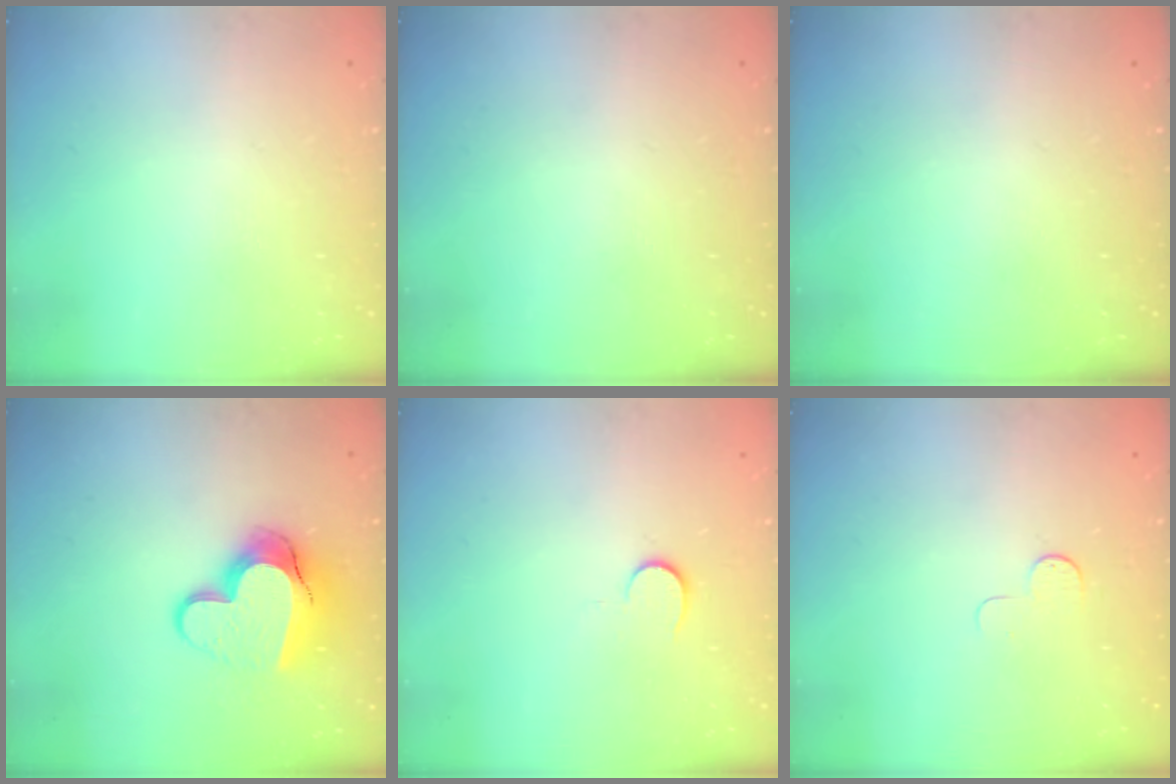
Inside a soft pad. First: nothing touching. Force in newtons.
{"total": 0.0}
{"total": 0.0}
{"total": 14.1, "press": 14.1, "slide": 1.1}
{"total": 4.0, "press": 4.0, "slide": 0.4}
{"total": 4.0, "press": 4.0, "slide": 0.4}